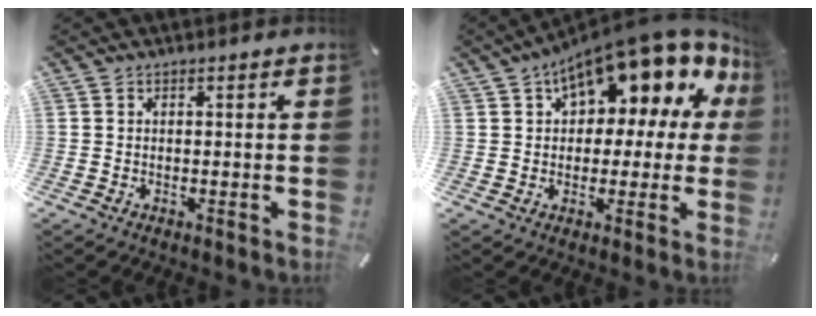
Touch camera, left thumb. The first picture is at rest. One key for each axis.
{"total": 15.6, "fx": 9.2, "fy": 7.3, "fz": 10.2, "tx": -0.140, "ty": -0.071, "tz": 0.153}